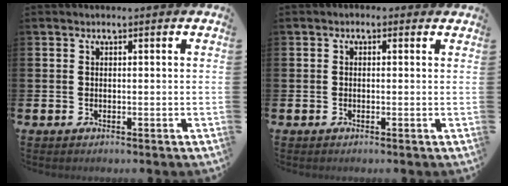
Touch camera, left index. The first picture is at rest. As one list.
[{"total": 0.7, "force": [-0.3, 0.5, 0.3], "torque": [-0.004, 0.006, -0.009]}]